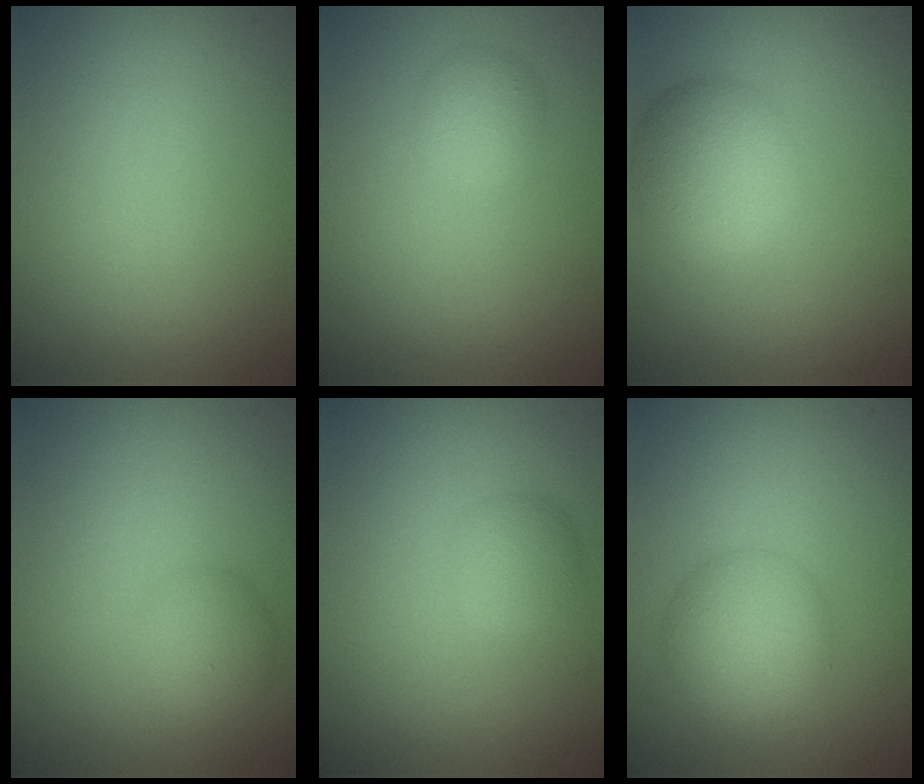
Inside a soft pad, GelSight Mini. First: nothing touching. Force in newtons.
{"total": 1.7, "press": 1.7, "slide": 0.1}
{"total": 4.6, "press": 4.6, "slide": 0.3}
{"total": 2.0, "press": 2.0, "slide": 0.1}
{"total": 1.9, "press": 1.9, "slide": 0.0}
{"total": 4.3, "press": 4.3, "slide": 0.2}